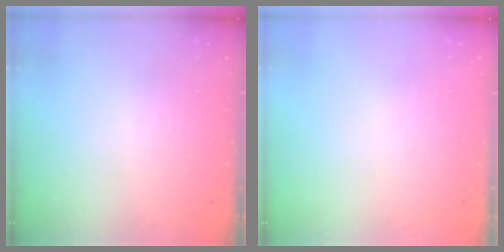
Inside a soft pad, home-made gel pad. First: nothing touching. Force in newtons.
{"total": 0.0}